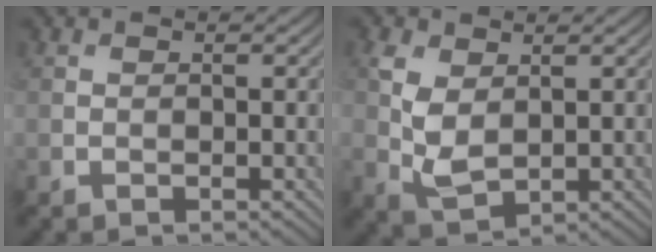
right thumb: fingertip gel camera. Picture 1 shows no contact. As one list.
[{"total": 4.9, "force": [1.0, 3.0, 3.7], "torque": [-0.094, -0.004, 0.023]}]